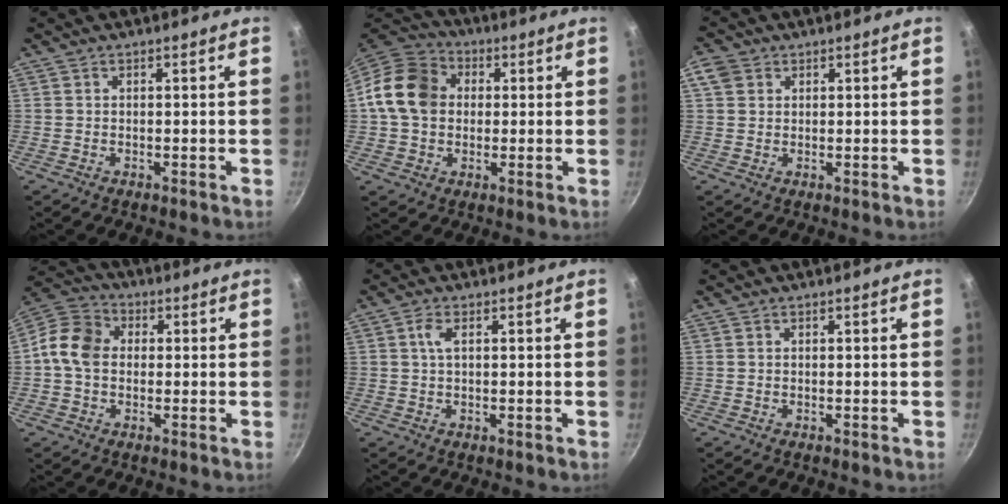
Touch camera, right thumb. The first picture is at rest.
{"total": 12.9, "force": [1.1, 10.5, 7.4], "torque": [-0.111, 0.021, 0.003]}
{"total": 3.7, "force": [1.5, 3.0, 1.7], "torque": [-0.022, 0.002, 0.024]}
{"total": 9.4, "force": [0.1, 7.4, 5.7], "torque": [-0.086, 0.022, -0.019]}
{"total": 2.5, "force": [0.6, 0.9, 2.2], "torque": [-0.050, 0.004, 0.008]}
{"total": 0.0}